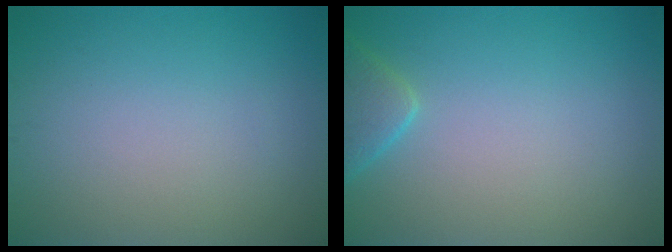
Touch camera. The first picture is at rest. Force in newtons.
{"total": 2.5, "press": 2.5, "slide": 0.2}